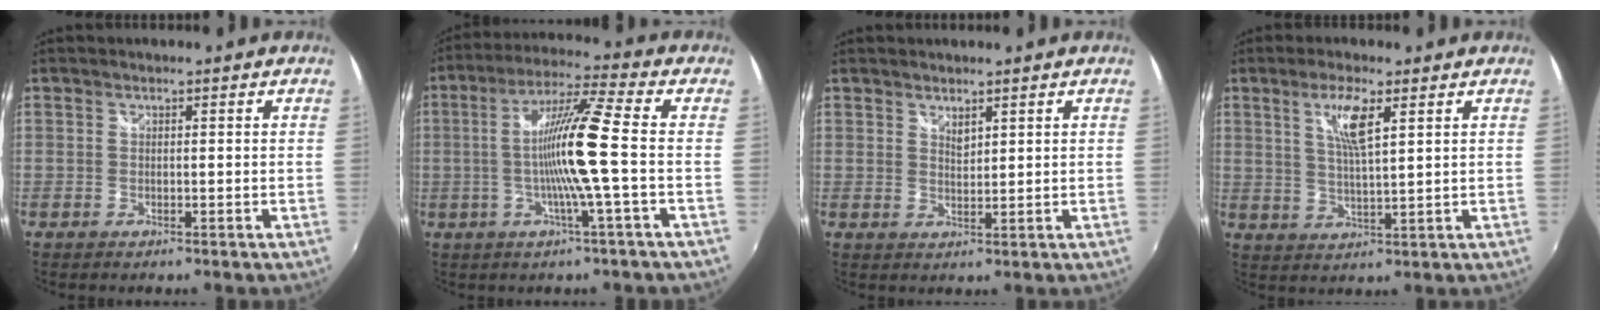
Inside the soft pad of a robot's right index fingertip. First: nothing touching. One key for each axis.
{"total": 12.4, "fx": -1.6, "fy": -1.3, "fz": 12.2, "tx": -0.226, "ty": 0.002, "tz": -0.031}
{"total": 2.0, "fx": 1.6, "fy": 0.7, "fz": 0.9, "tx": -0.013, "ty": -0.001, "tz": 0.028}
{"total": 6.4, "fx": 2.9, "fy": 0.9, "fz": 5.6, "tx": -0.108, "ty": -0.003, "tz": 0.055}